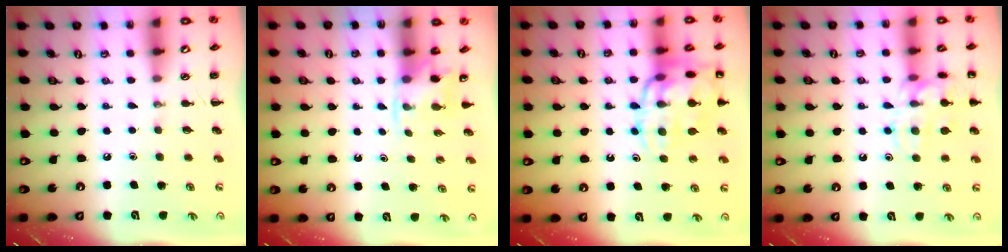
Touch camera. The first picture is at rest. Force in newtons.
{"total": 2.6, "press": 2.5, "slide": 0.9}
{"total": 17.8, "press": 17.7, "slide": 2.1}
{"total": 14.7, "press": 14.7, "slide": 1.1}